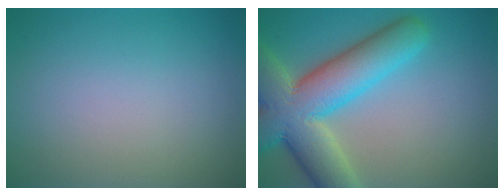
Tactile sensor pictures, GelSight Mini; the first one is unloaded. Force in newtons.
{"total": 10.9, "press": 10.9, "slide": 0.8}